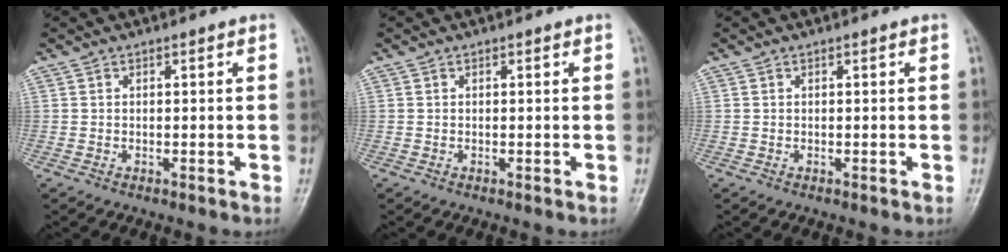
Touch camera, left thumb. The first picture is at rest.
{"total": 0.0}
{"total": 0.0}